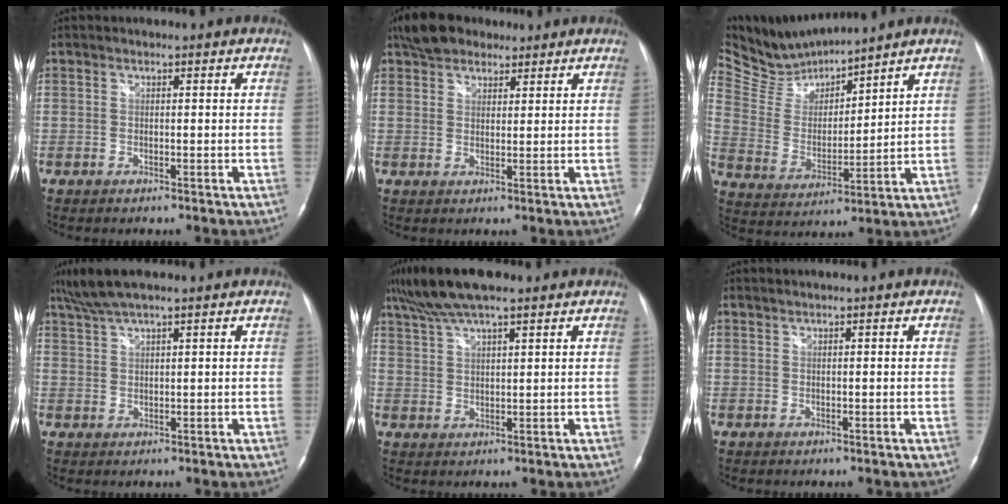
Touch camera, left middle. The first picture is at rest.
{"total": 7.2, "force": [5.5, 3.7, 2.8], "torque": [-0.052, 0.021, 0.098]}
{"total": 10.7, "force": [10.5, 0.6, 1.9], "torque": [-0.064, 0.009, 0.223]}
{"total": 5.7, "force": [4.6, 0.3, 3.3], "torque": [-0.074, 0.028, 0.089]}
{"total": 9.4, "force": [7.2, 1.6, 5.8], "torque": [-0.110, 0.031, 0.127]}
{"total": 0.6, "force": [0.5, -0.1, 0.1], "torque": [-0.007, 0.006, 0.014]}